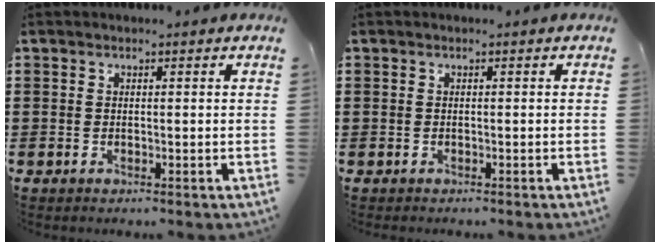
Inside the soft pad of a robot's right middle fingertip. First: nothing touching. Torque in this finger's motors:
{"motor_torque": [-1.40, 0.74, -1.05, -0.21]}